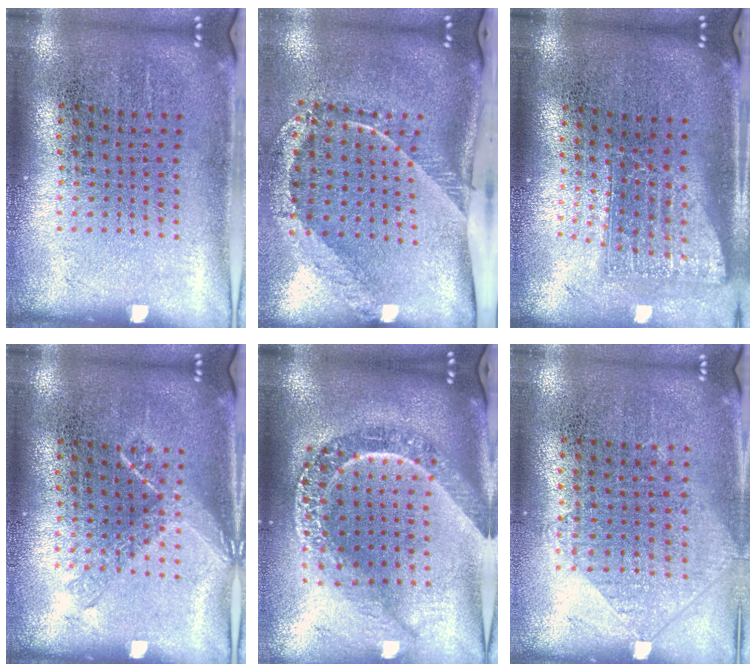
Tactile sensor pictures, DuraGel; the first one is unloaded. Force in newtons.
{"total": 2.6, "press": 1.7, "slide": 1.9}
{"total": 1.7, "press": 1.3, "slide": 1.1}
{"total": 1.1, "press": 1.1, "slide": 0.2}
{"total": 2.5, "press": 2.1, "slide": 1.4}
{"total": 0.9, "press": 0.8, "slide": 0.3}